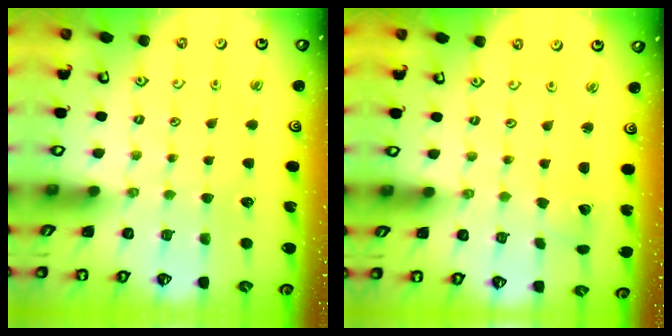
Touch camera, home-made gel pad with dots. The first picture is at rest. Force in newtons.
{"total": 2.1, "press": 2.1, "slide": 0.1}